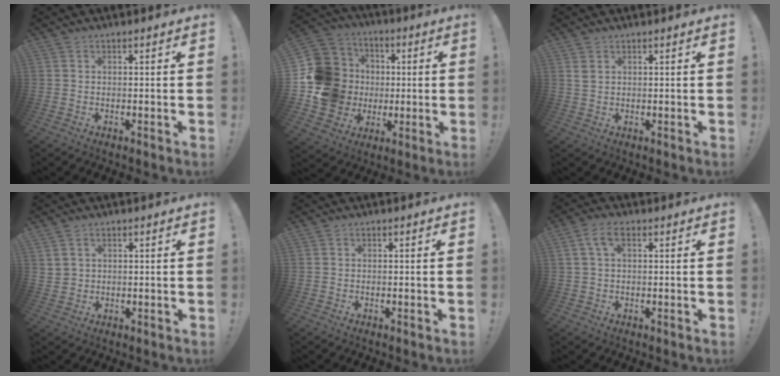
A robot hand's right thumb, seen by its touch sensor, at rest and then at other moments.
{"total": 19.1, "force": [-0.7, 17.4, 7.8], "torque": [-0.157, 0.018, 0.032]}
{"total": 2.0, "force": [1.1, 1.1, 1.2], "torque": [-0.017, -0.004, 0.020]}
{"total": 2.4, "force": [1.6, 1.7, 0.8], "torque": [-0.013, -0.008, 0.030]}
{"total": 0.0}
{"total": 5.2, "force": [1.8, 2.5, 4.2], "torque": [-0.082, 0.009, 0.034]}